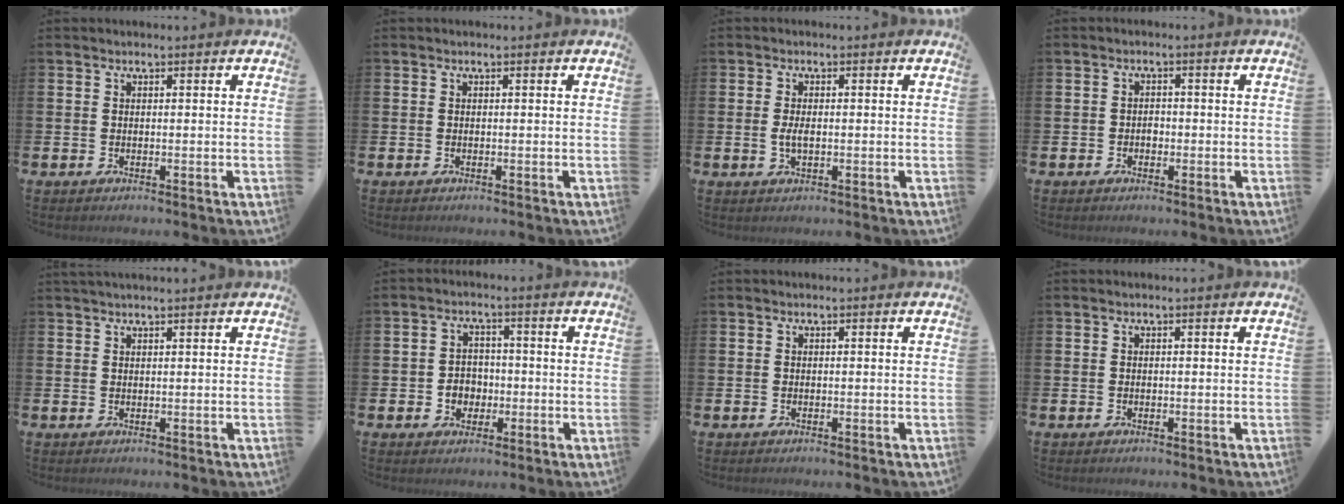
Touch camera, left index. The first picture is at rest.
{"total": 0.0}
{"total": 2.1, "force": [-0.2, 1.0, 1.9], "torque": [-0.035, 0.002, -0.006]}
{"total": 1.3, "force": [-0.6, 1.1, 0.5], "torque": [-0.001, 0.000, -0.015]}
{"total": 1.1, "force": [1.0, -0.2, 0.4], "torque": [-0.006, 0.000, 0.018]}
{"total": 3.2, "force": [-0.9, 2.9, 1.2], "torque": [-0.020, 0.002, -0.024]}
{"total": 0.0}
{"total": 0.0}